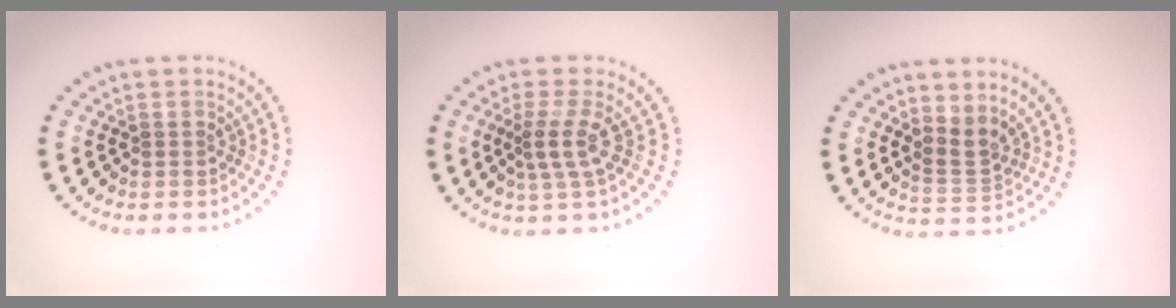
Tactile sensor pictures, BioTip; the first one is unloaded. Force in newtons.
{"total": 2.6, "press": 1.8, "slide": 1.9}
{"total": 2.3, "press": 1.5, "slide": 1.8}